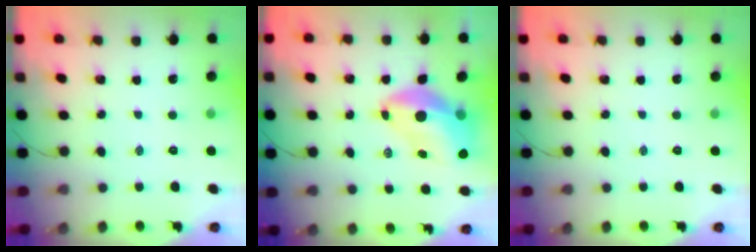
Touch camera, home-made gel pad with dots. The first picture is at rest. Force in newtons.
{"total": 12.3, "press": 11.7, "slide": 3.8}
{"total": 0.0}